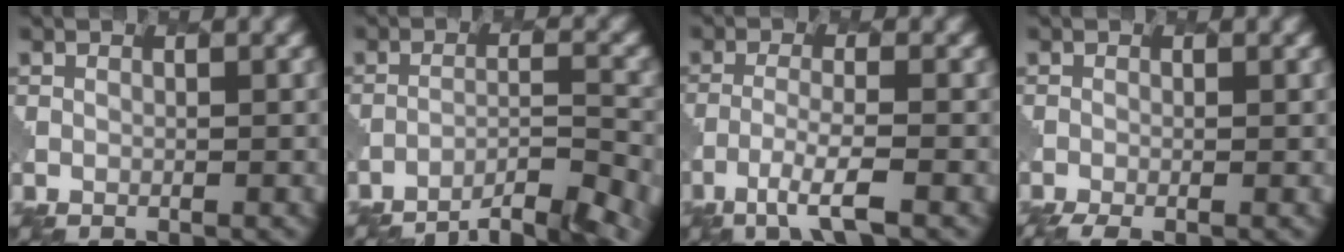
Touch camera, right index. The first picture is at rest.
{"total": 5.6, "force": [-4.8, 1.0, 2.7], "torque": [-0.040, -0.001, -0.072]}
{"total": 3.4, "force": [-1.8, 0.3, 2.9], "torque": [-0.055, 0.002, -0.045]}
{"total": 3.0, "force": [-2.0, 0.8, 2.1], "torque": [-0.023, -0.006, -0.030]}